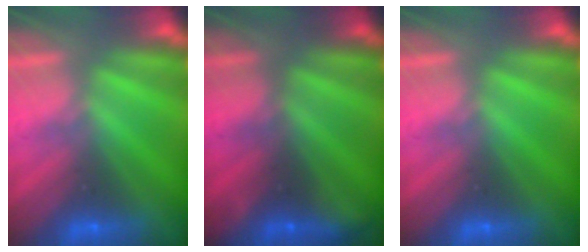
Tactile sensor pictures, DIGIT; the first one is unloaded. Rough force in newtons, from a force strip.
{"total": 2.4}
{"total": 0.0}